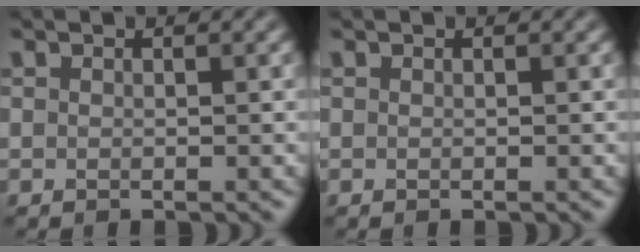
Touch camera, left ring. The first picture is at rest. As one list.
[{"total": 0.0}]